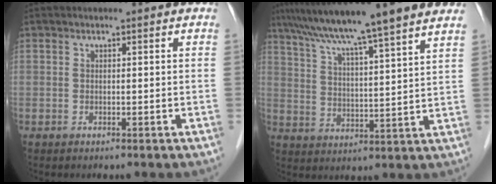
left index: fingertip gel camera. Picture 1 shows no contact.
{"total": 17.3, "force": [13.8, -0.5, 10.5], "torque": [-0.172, 0.032, 0.203]}